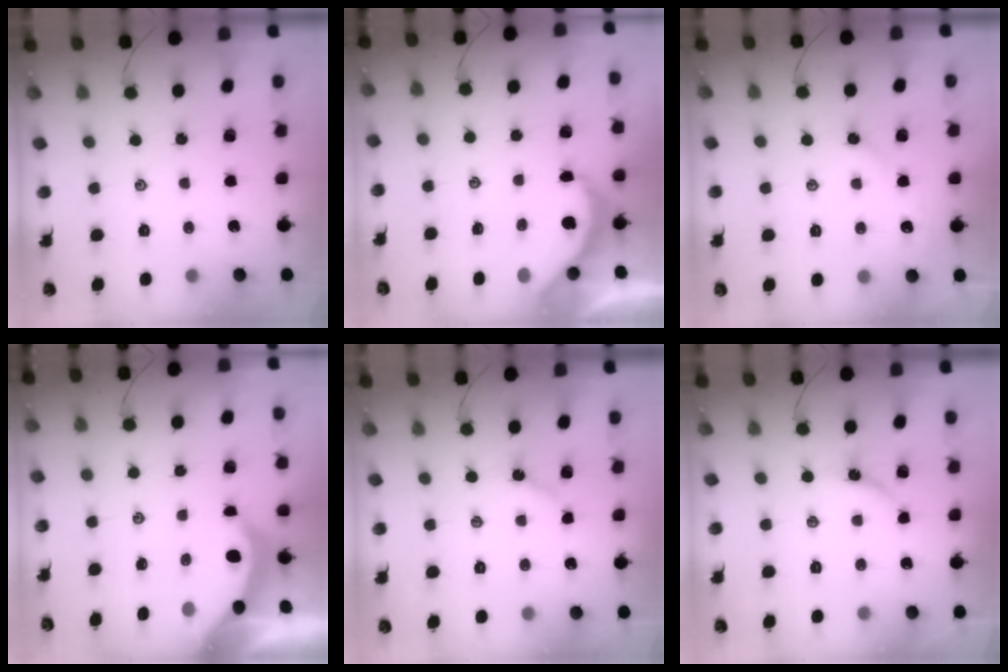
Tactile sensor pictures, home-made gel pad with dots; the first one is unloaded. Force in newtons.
{"total": 5.4, "press": 5.4, "slide": 0.3}
{"total": 2.8, "press": 2.8, "slide": 0.5}
{"total": 3.7, "press": 3.7, "slide": 0.4}
{"total": 2.8, "press": 2.8, "slide": 0.5}
{"total": 3.8, "press": 3.7, "slide": 0.4}